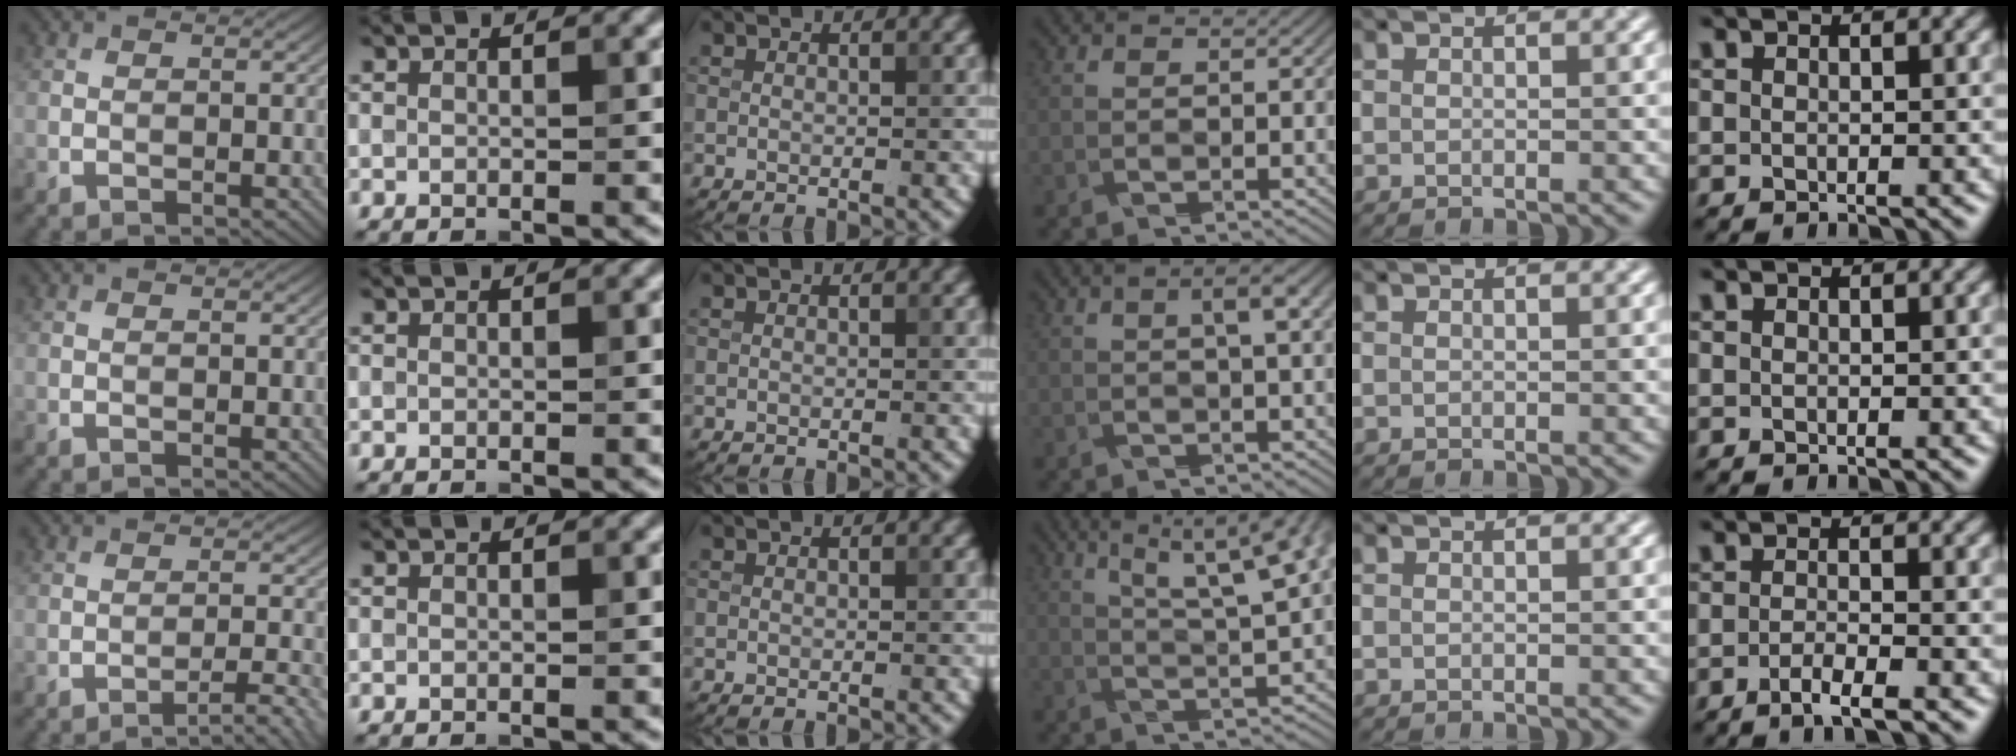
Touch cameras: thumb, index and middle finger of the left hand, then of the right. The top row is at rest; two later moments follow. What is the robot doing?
{"motion": "pour", "object": "sugar"}